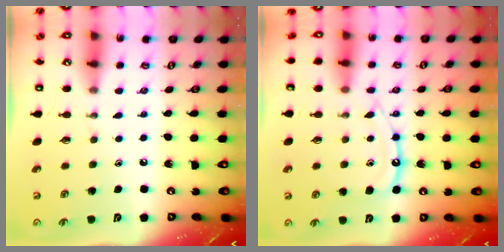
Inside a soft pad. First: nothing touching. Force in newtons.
{"total": 12.6, "press": 12.5, "slide": 1.2}